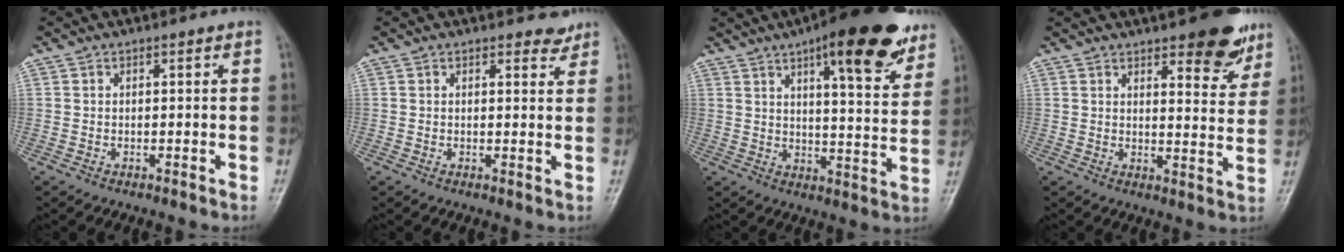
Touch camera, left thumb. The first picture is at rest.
{"total": 2.1, "force": [1.9, 0.9, 0.4], "torque": [0.007, -0.016, 0.017]}
{"total": 19.0, "force": [11.5, 5.4, 14.2], "torque": [-0.164, -0.043, 0.161]}
{"total": 11.1, "force": [7.3, 3.9, 7.3], "torque": [-0.057, -0.040, 0.093]}